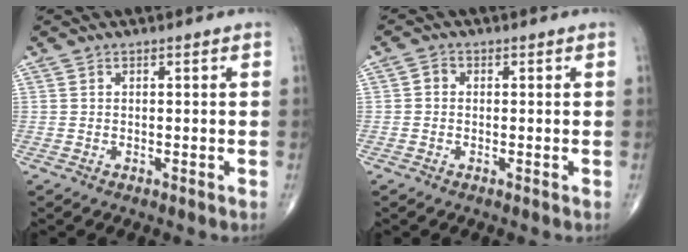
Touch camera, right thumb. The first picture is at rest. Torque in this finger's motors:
{"motor_torque": [-0.28, 0.14, -0.10, -0.12, 0.03]}